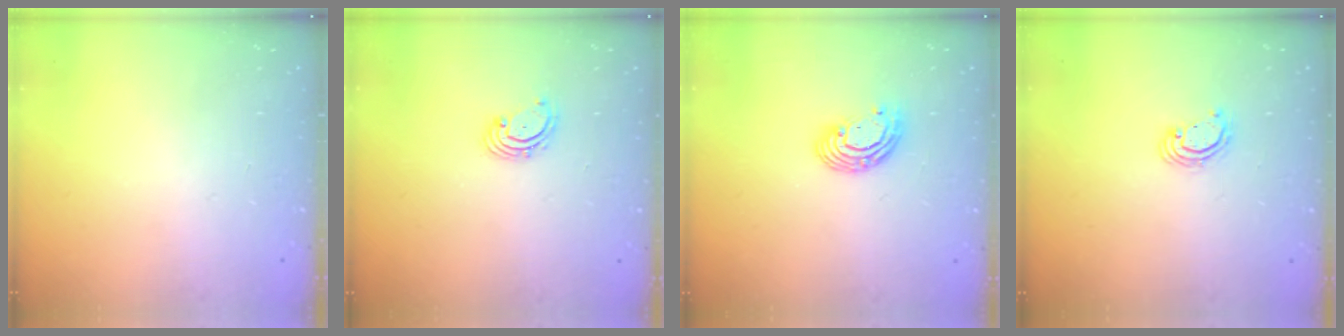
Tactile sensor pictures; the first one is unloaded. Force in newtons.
{"total": 1.8, "press": 1.7, "slide": 0.7}
{"total": 8.4, "press": 8.3, "slide": 1.4}
{"total": 2.8, "press": 2.8, "slide": 0.2}